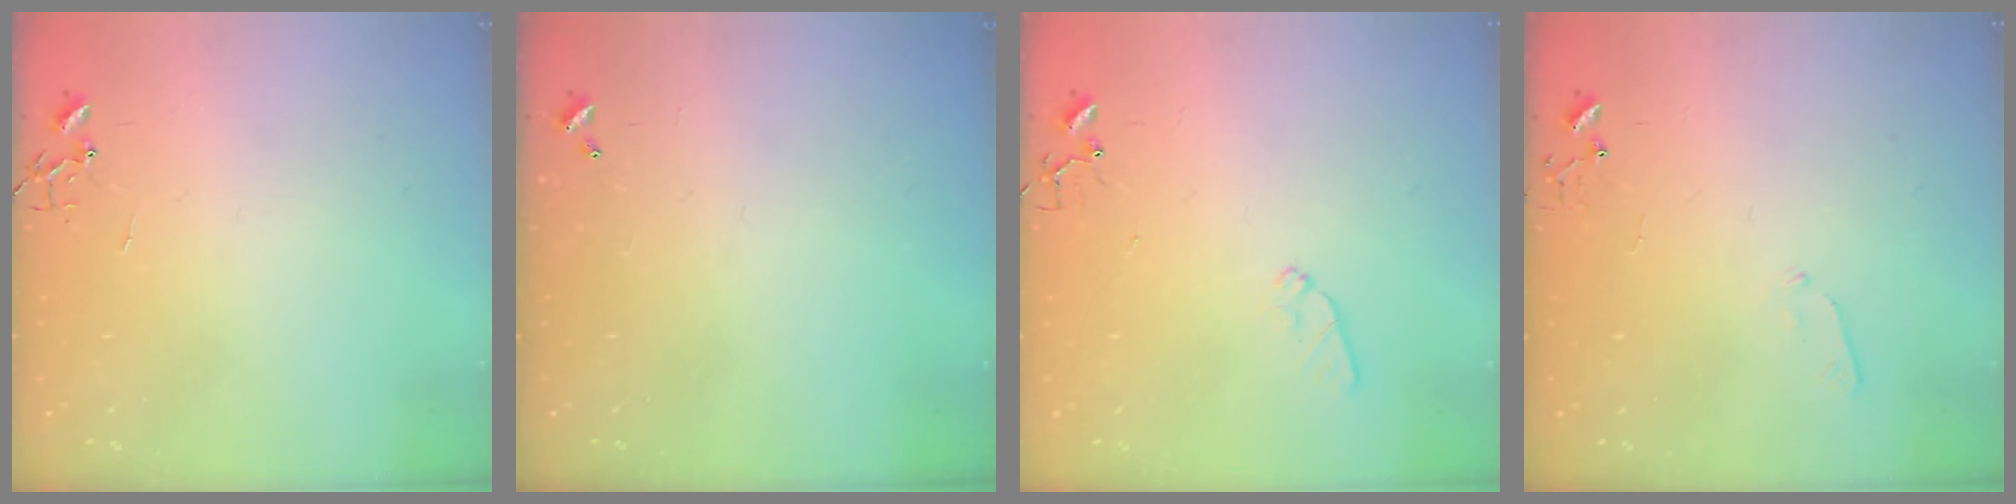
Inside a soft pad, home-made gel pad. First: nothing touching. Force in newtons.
{"total": 0.0}
{"total": 7.6, "press": 7.6, "slide": 0.6}
{"total": 3.9, "press": 3.9, "slide": 0.6}